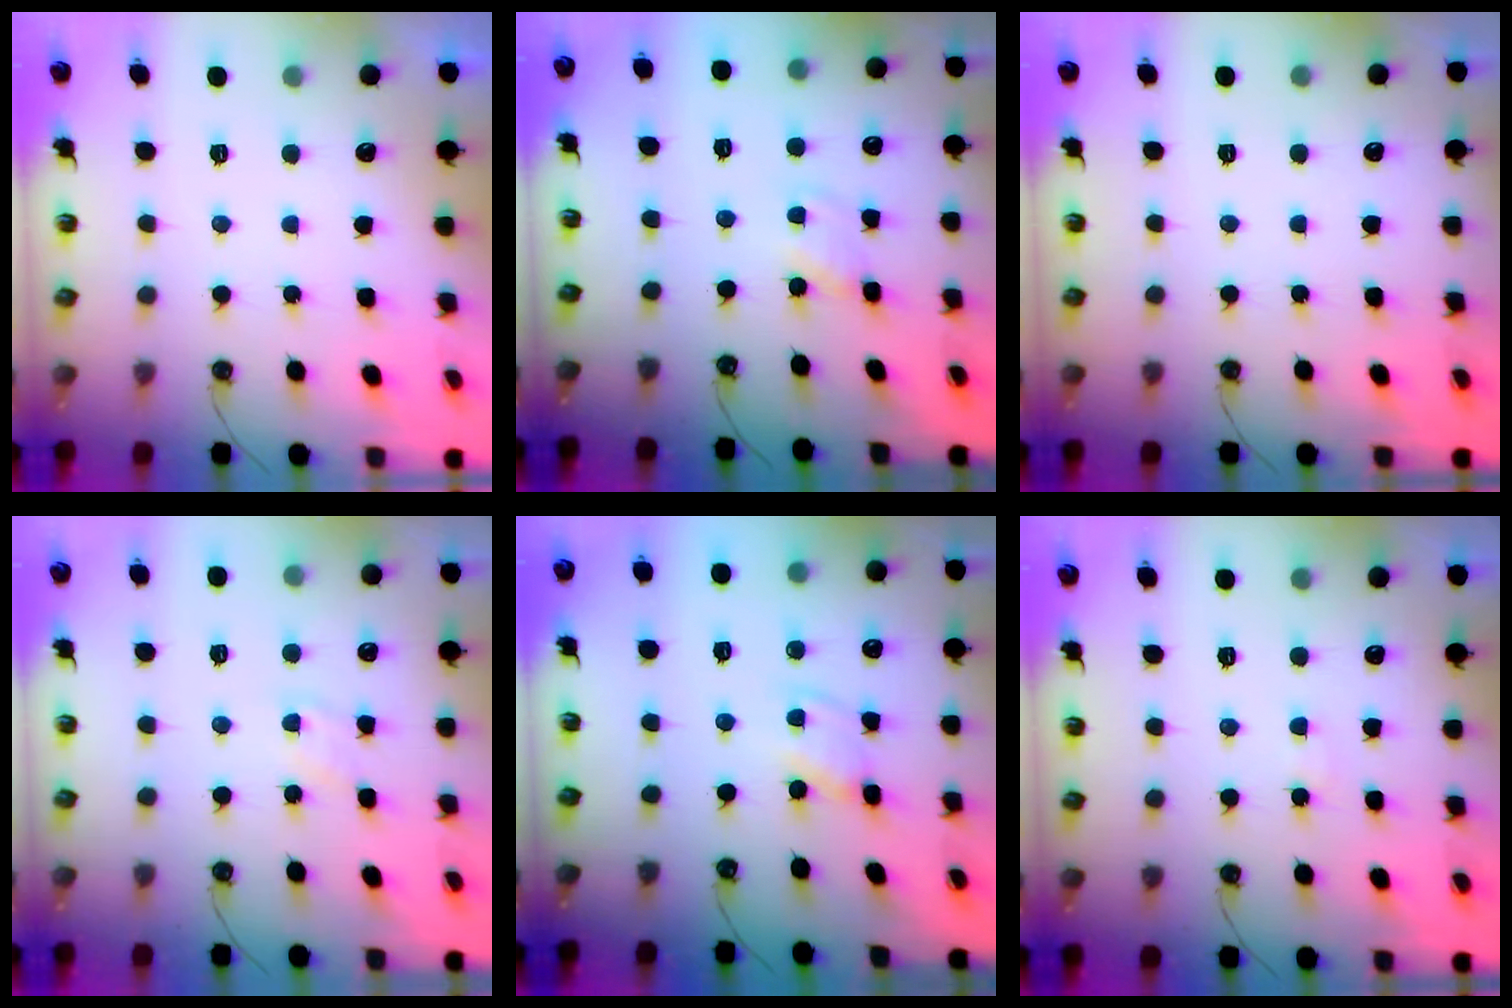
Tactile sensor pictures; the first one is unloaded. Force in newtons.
{"total": 1.5, "press": 1.4, "slide": 0.2}
{"total": 0.0}
{"total": 5.0, "press": 4.9, "slide": 0.6}
{"total": 1.4, "press": 1.4, "slide": 0.2}
{"total": 1.2, "press": 1.1, "slide": 0.2}